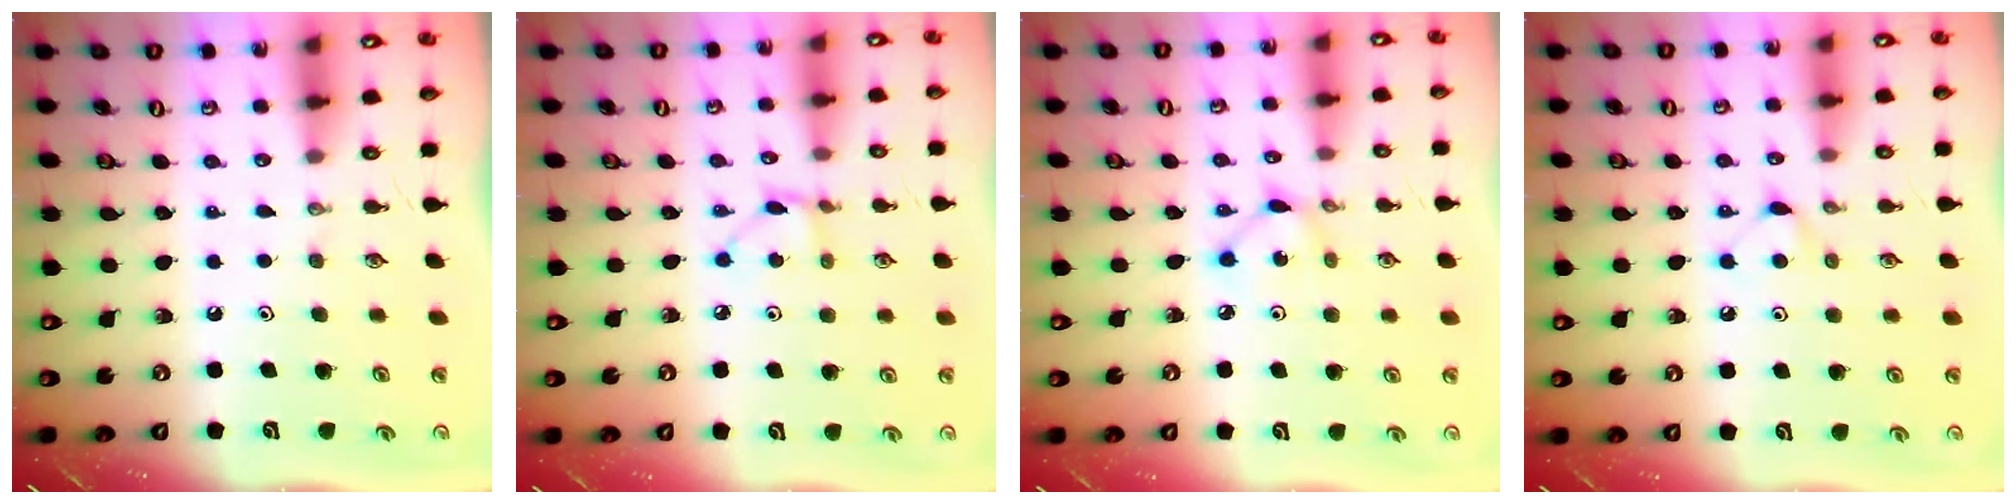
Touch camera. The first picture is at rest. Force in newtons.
{"total": 2.8, "press": 2.8, "slide": 0.4}
{"total": 2.6, "press": 2.6, "slide": 0.1}
{"total": 5.9, "press": 5.9, "slide": 0.5}